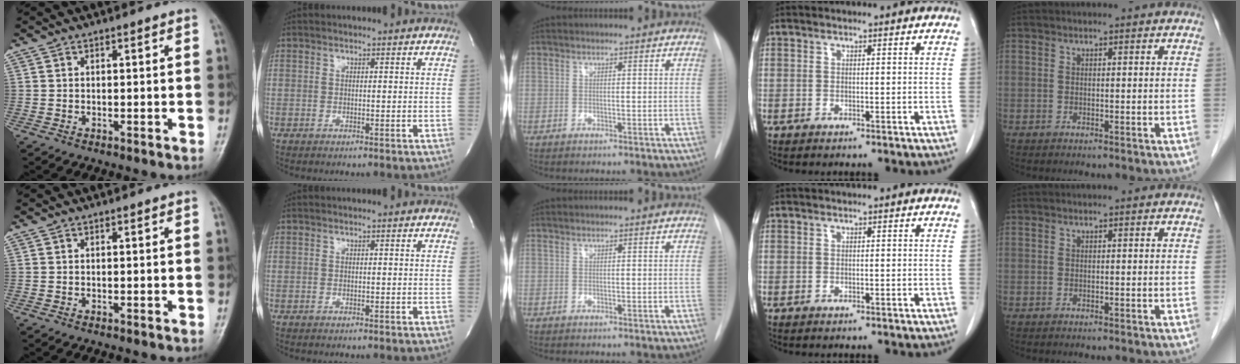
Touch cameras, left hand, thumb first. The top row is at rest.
{}